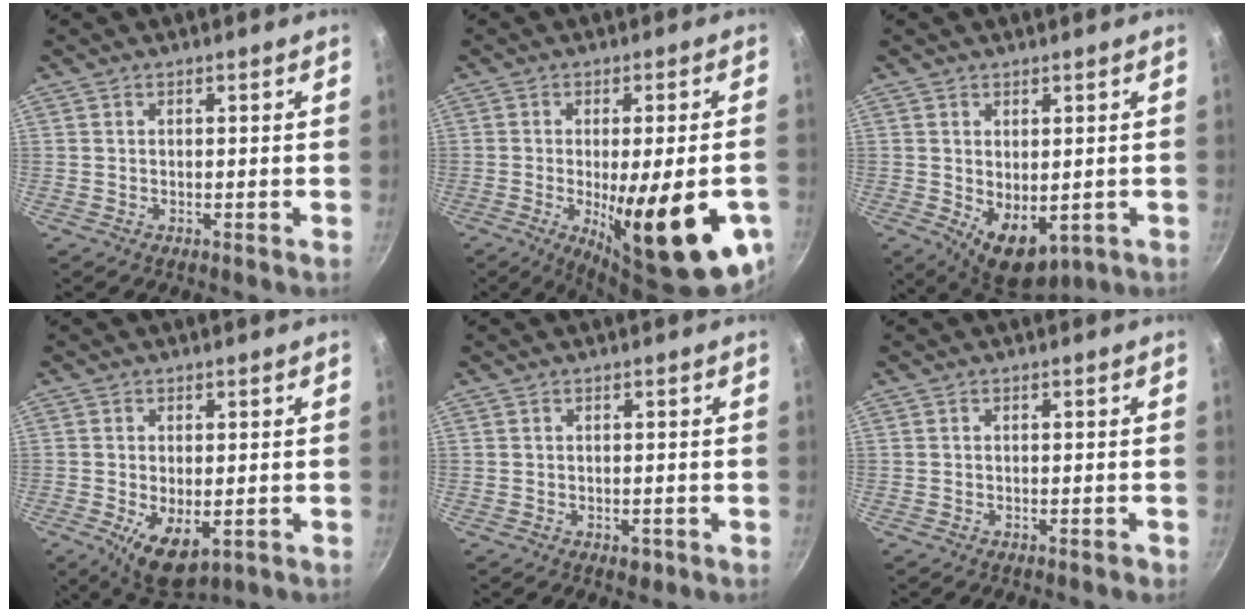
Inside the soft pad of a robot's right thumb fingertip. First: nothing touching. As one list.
[{"total": 23.4, "force": [-7.1, 7.4, 21.1], "torque": [-0.248, -0.010, -0.075]}, {"total": 9.3, "force": [-2.0, 5.3, 7.4], "torque": [-0.097, -0.007, -0.007]}, {"total": 8.9, "force": [-2.6, 4.6, 7.1], "torque": [-0.115, -0.013, -0.030]}, {"total": 1.5, "force": [-0.7, 1.0, 0.9], "torque": [-0.002, 0.002, -0.005]}, {"total": 0.7, "force": [-0.5, 0.3, 0.4], "torque": [-0.006, 0.002, -0.008]}]